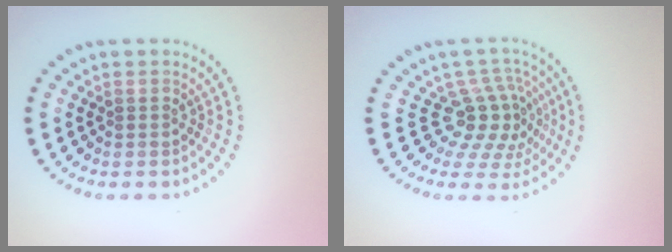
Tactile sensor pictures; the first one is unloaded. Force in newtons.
{"total": 4.3, "press": 3.0, "slide": 3.1}